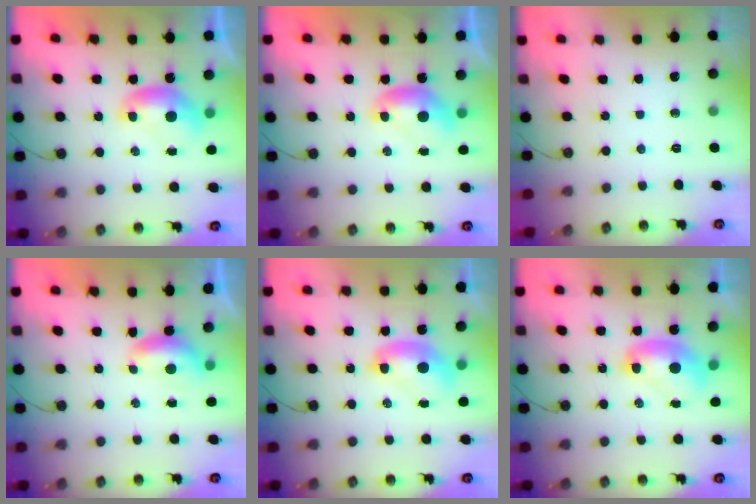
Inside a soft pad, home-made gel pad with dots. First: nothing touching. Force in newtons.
{"total": 0.0}
{"total": 0.0}
{"total": 1.4, "press": 1.3, "slide": 0.4}
{"total": 2.0, "press": 2.0, "slide": 0.2}
{"total": 2.5, "press": 2.5, "slide": 0.2}